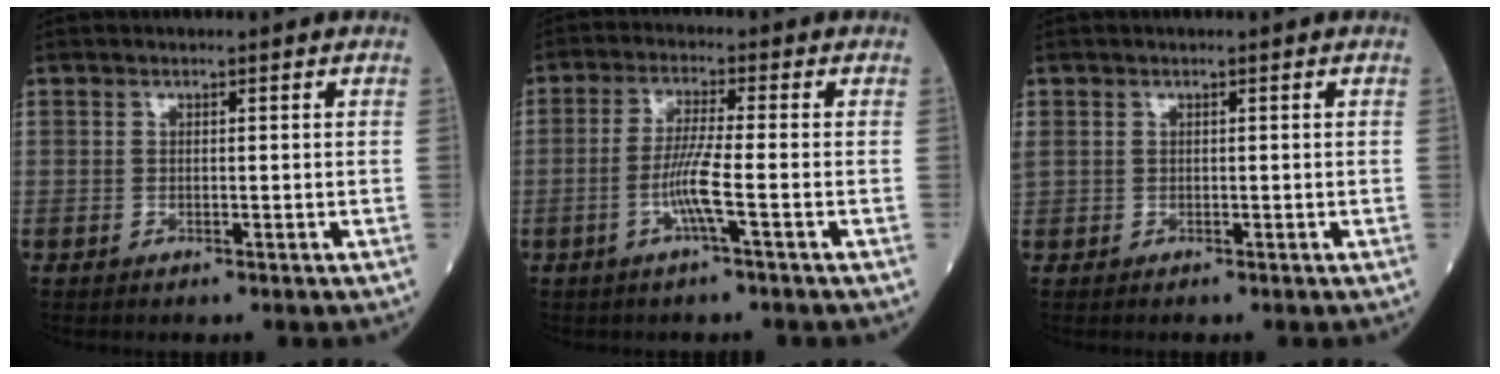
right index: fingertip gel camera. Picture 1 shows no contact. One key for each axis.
{"total": 5.5, "fx": -1.8, "fy": -0.6, "fz": 5.1, "tx": -0.106, "ty": -0.005, "tz": -0.038}
{"total": 1.4, "fx": 0.2, "fy": 1.2, "fz": 0.6, "tx": -0.031, "ty": 0.018, "tz": 0.006}